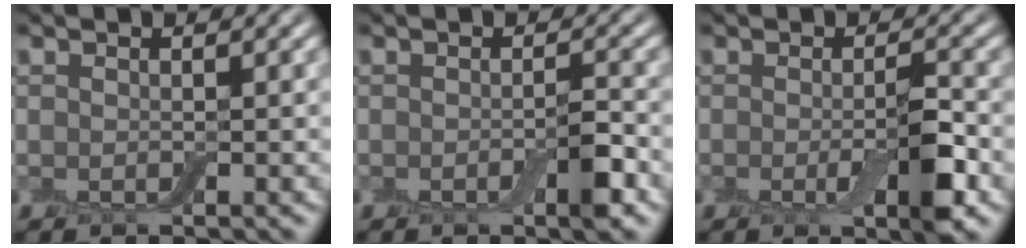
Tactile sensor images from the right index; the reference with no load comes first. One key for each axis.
{"total": 2.0, "fx": -0.7, "fy": 0.4, "fz": 1.8, "tx": -0.026, "ty": -0.001, "tz": -0.013}
{"total": 3.6, "fx": -0.8, "fy": 0.8, "fz": 3.4, "tx": -0.057, "ty": -0.007, "tz": -0.013}